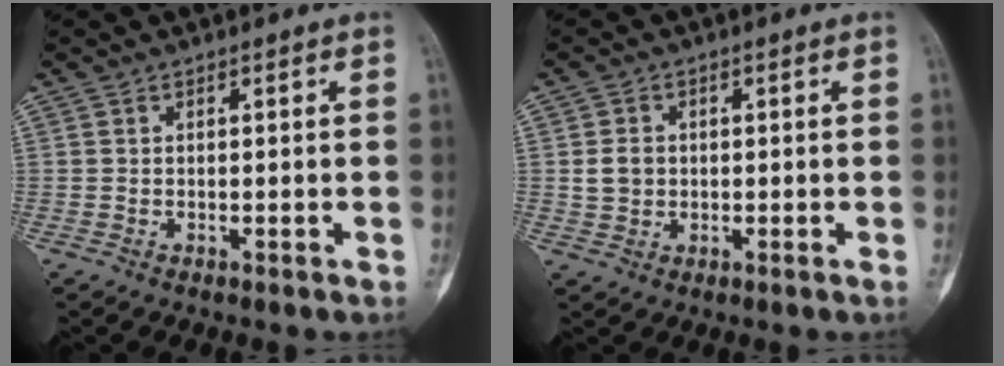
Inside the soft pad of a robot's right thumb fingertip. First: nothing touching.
{"total": 3.4, "force": [0.1, 2.8, 2.0], "torque": [-0.031, 0.005, 0.004]}